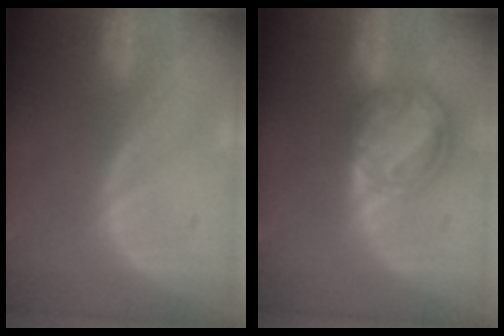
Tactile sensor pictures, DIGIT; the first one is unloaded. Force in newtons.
{"total": 8.5, "press": 7.2, "slide": 4.6}